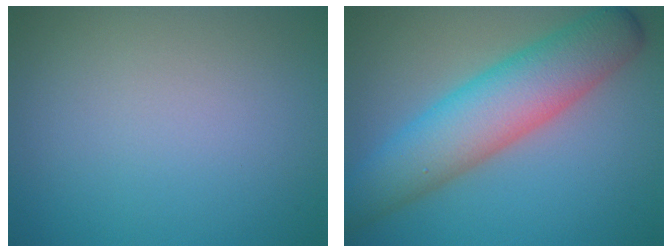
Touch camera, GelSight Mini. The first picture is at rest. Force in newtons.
{"total": 8.2, "press": 8.2, "slide": 0.2}